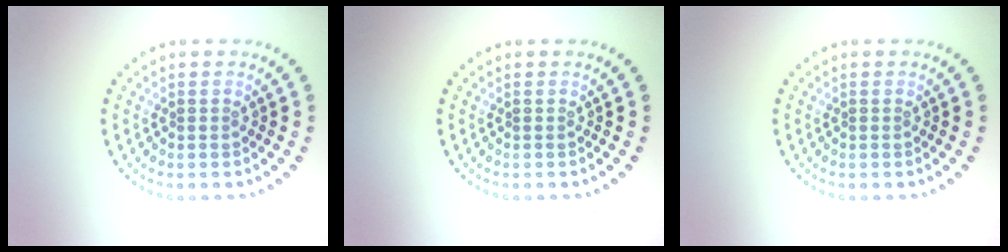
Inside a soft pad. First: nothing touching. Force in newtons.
{"total": 0.0}
{"total": 0.0}